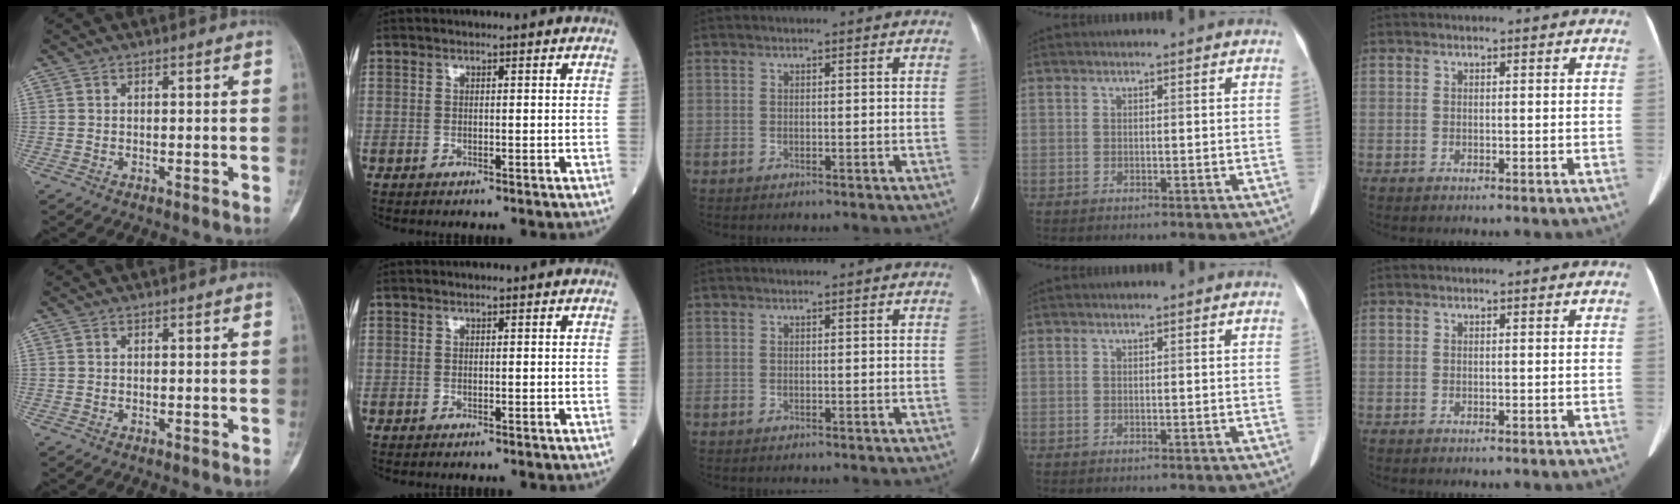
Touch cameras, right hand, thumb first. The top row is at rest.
{}